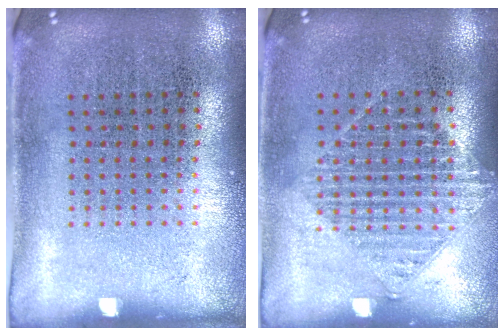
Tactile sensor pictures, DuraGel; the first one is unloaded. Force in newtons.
{"total": 1.2, "press": 1.1, "slide": 0.5}